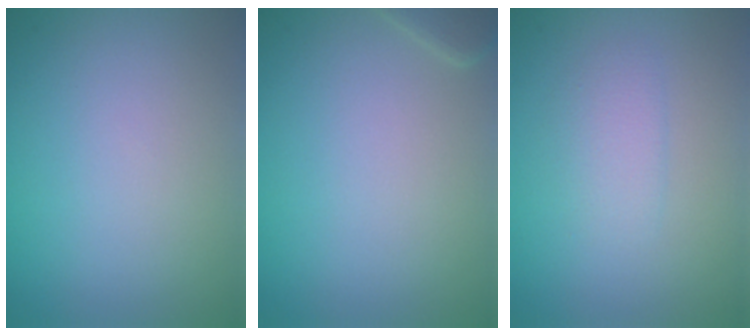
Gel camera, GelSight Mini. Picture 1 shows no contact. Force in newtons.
{"total": 1.2, "press": 1.2, "slide": 0.1}
{"total": 1.7, "press": 1.7, "slide": 0.1}